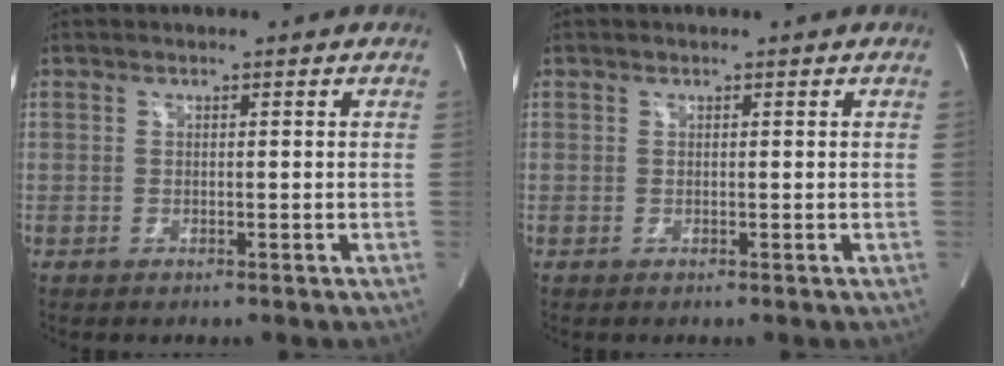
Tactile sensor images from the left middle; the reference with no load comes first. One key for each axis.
{"total": 0.0}